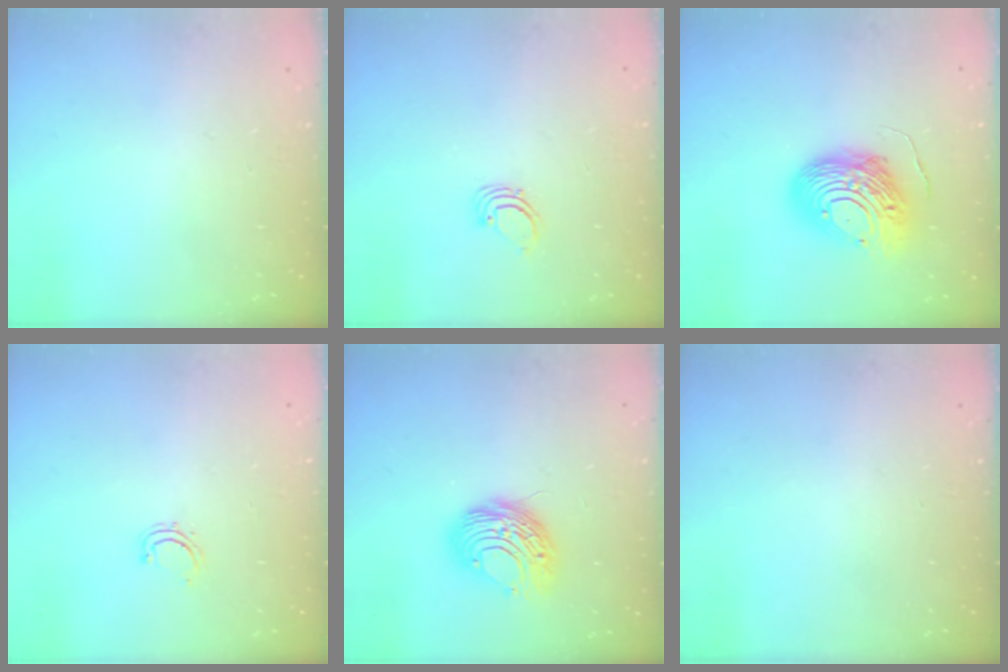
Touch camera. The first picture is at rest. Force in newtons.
{"total": 2.2, "press": 2.2, "slide": 0.2}
{"total": 14.4, "press": 14.4, "slide": 1.2}
{"total": 4.0, "press": 3.8, "slide": 1.1}
{"total": 9.9, "press": 9.9, "slide": 0.4}
{"total": 0.0}